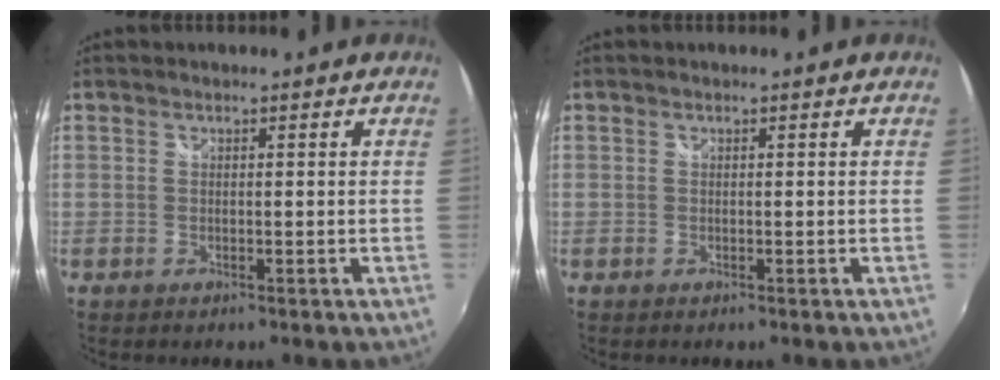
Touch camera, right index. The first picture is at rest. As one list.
[{"total": 0.0}]